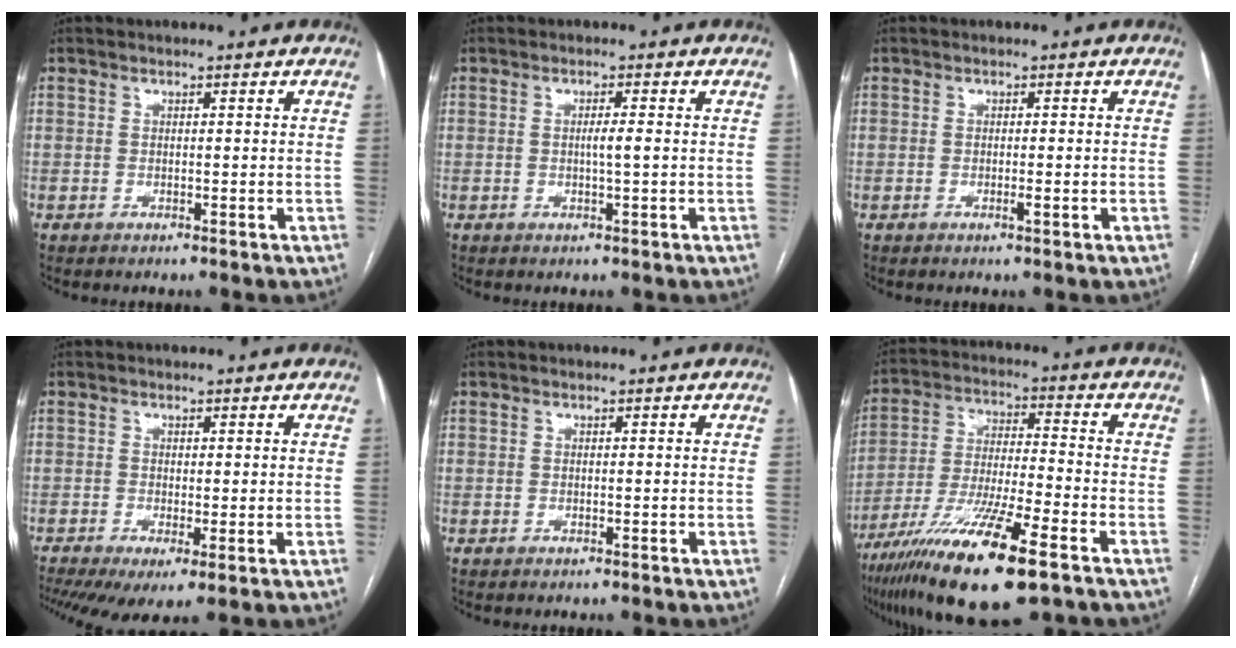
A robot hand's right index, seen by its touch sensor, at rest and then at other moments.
{"total": 1.8, "force": [-0.1, -0.2, 1.8], "torque": [-0.032, 0.000, -0.002]}
{"total": 1.4, "force": [-0.5, 0.1, 1.4], "torque": [-0.024, -0.002, -0.006]}
{"total": 6.7, "force": [-2.7, 2.4, 5.6], "torque": [-0.101, -0.016, -0.046]}
{"total": 0.0}
{"total": 17.7, "force": [-10.4, 1.6, 14.2], "torque": [-0.271, -0.043, -0.185]}